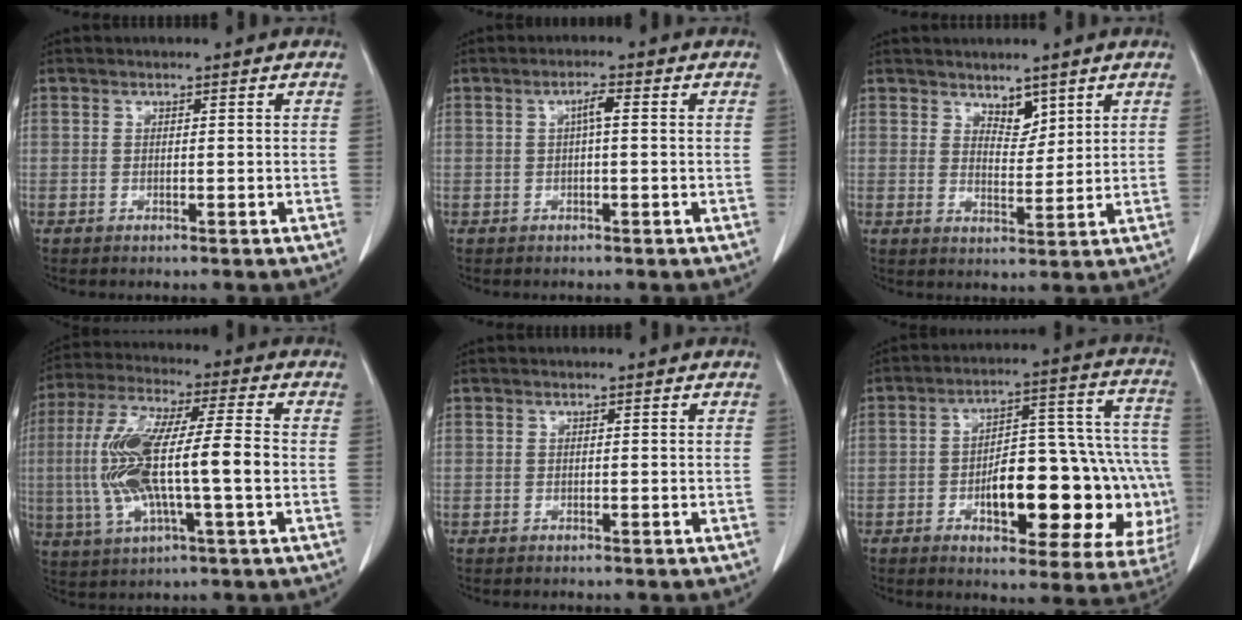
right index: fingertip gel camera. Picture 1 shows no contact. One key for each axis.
{"total": 2.1, "fx": 0.3, "fy": 0.2, "fz": 2.0, "tx": -0.037, "ty": 0.005, "tz": 0.006}
{"total": 3.5, "fx": 2.6, "fy": 1.7, "fz": 1.7, "tx": -0.025, "ty": -0.005, "tz": 0.050}
{"total": 15.8, "fx": -1.3, "fy": 2.5, "fz": 15.5, "tx": -0.317, "ty": 0.011, "tz": -0.022}
{"total": 0.0}
{"total": 22.3, "fx": -5.5, "fy": 8.0, "fz": 20.0, "tx": -0.187, "ty": 0.043, "tz": -0.054}